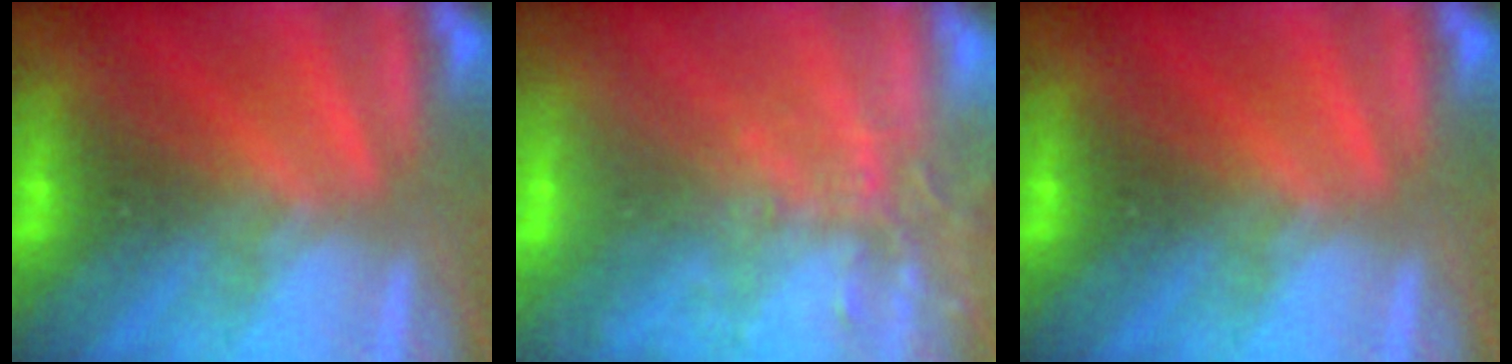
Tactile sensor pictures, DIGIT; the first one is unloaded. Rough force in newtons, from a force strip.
{"total": 7.0}
{"total": 0.0}